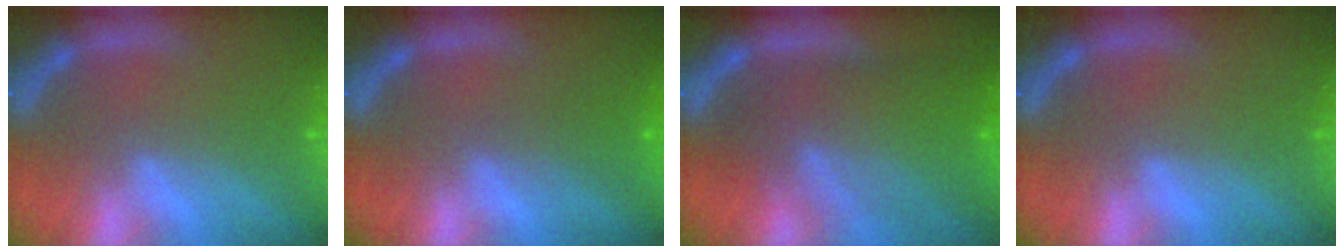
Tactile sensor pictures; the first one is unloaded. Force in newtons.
{"total": 2.0}
{"total": 9.1}
{"total": 0.0}